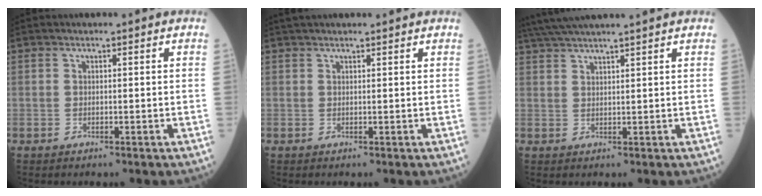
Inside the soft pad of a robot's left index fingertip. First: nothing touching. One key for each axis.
{"total": 5.0, "fx": 4.6, "fy": 0.2, "fz": 2.0, "tx": -0.024, "ty": 0.030, "tz": 0.063}
{"total": 8.9, "fx": 7.8, "fy": -1.1, "fz": 4.2, "tx": -0.073, "ty": 0.030, "tz": 0.123}